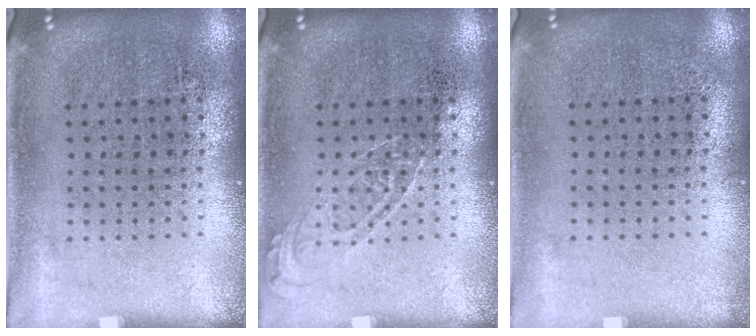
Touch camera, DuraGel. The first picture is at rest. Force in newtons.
{"total": 1.5, "press": 1.4, "slide": 0.2}
{"total": 0.0}